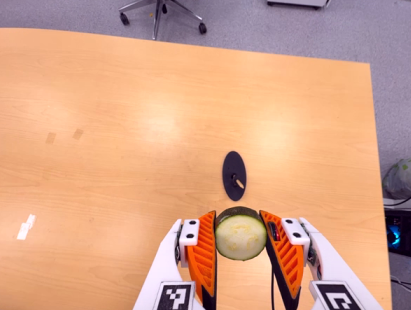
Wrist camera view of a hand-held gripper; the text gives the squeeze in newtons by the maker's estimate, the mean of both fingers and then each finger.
{"total": 11.7, "left": 10.8, "right": 12.5}